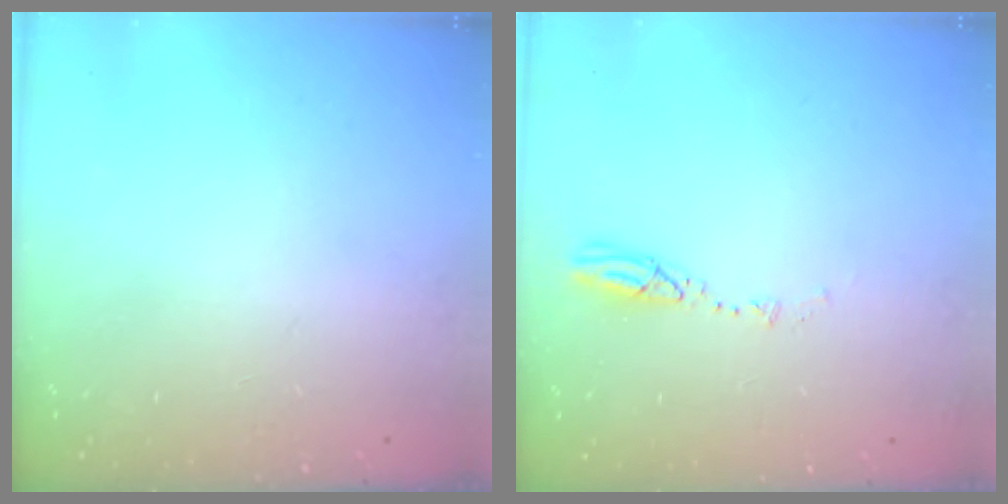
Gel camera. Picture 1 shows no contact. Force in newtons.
{"total": 5.2, "press": 5.2, "slide": 0.4}